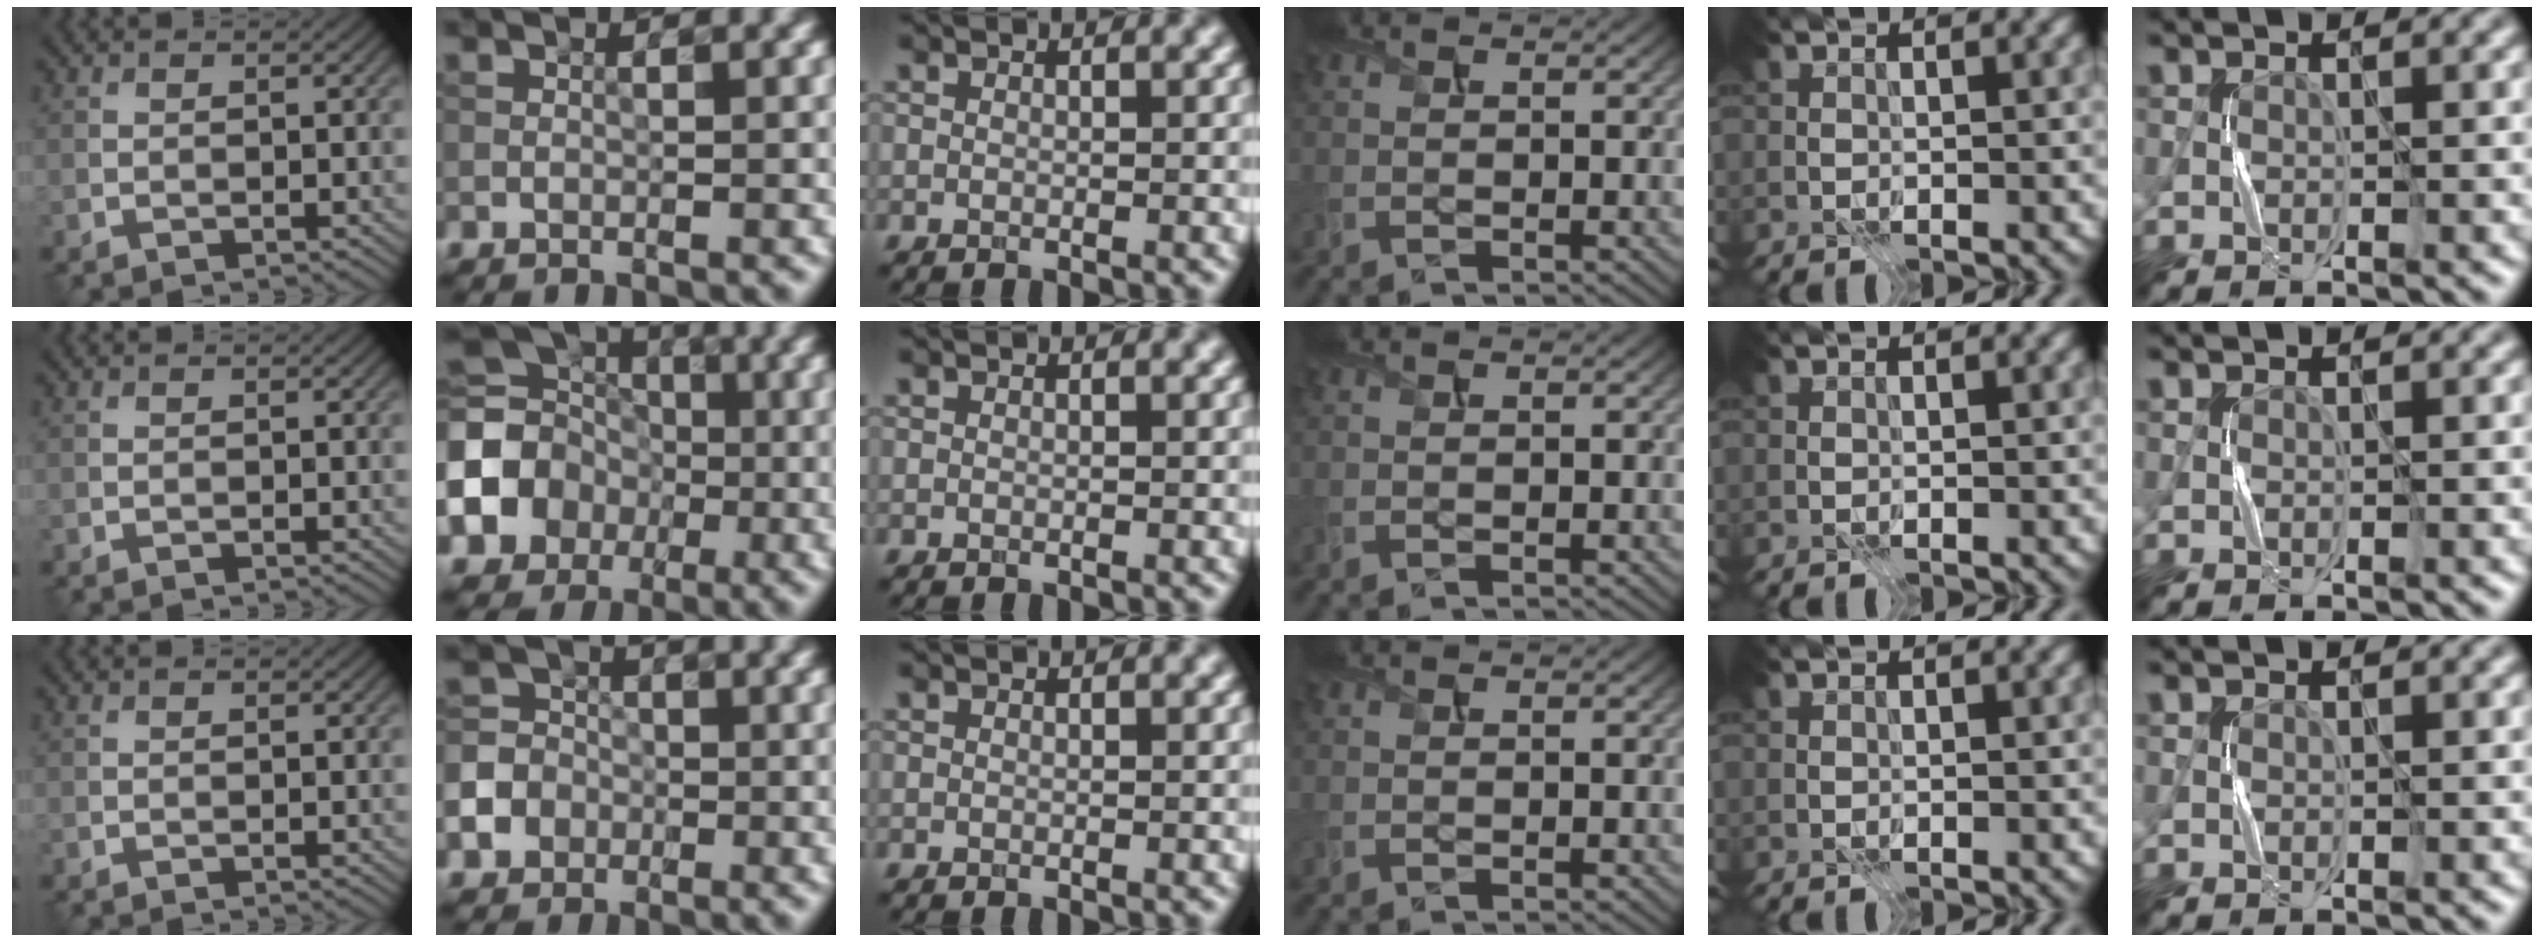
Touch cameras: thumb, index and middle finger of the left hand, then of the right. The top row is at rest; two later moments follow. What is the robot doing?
{"motion": "press", "object": "sticker"}